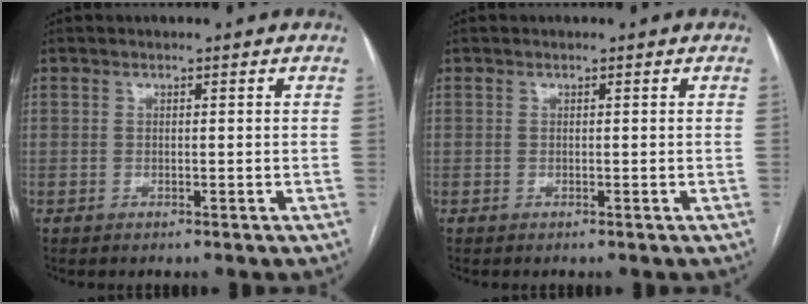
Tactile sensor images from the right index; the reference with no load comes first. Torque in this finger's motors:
{"motor_torque": [0.32, 0.23, -0.03, 0.00]}